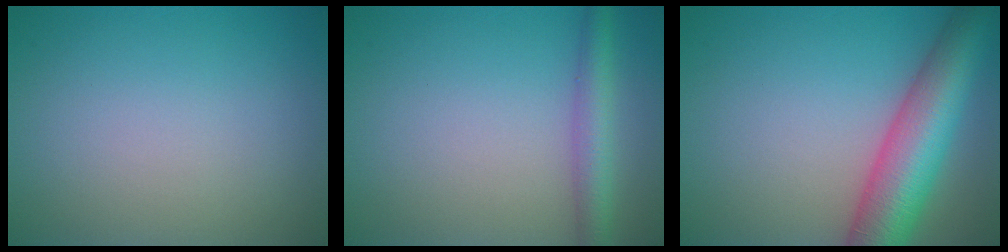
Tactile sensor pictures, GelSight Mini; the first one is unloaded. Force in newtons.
{"total": 3.1, "press": 3.1, "slide": 0.1}
{"total": 9.5, "press": 9.5, "slide": 0.3}